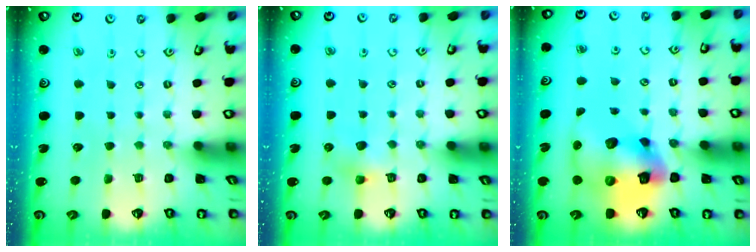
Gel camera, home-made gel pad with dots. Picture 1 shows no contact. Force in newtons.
{"total": 4.4, "press": 4.4, "slide": 0.3}
{"total": 17.3, "press": 17.1, "slide": 2.6}